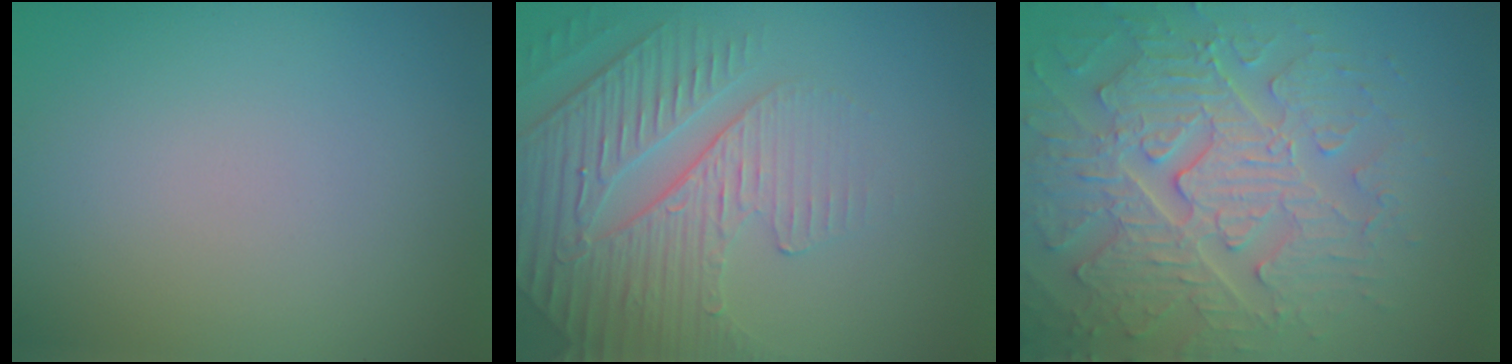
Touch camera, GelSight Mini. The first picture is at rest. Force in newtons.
{"total": 4.3, "press": 4.1, "slide": 1.5}
{"total": 7.2, "press": 6.0, "slide": 4.0}